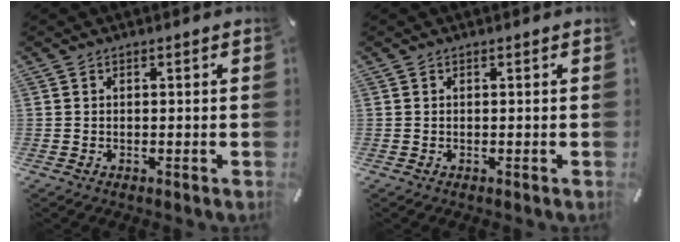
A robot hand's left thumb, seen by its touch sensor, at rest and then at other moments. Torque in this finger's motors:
{"motor_torque": [0.00, 0.00, -0.01, 0.00, 0.00]}